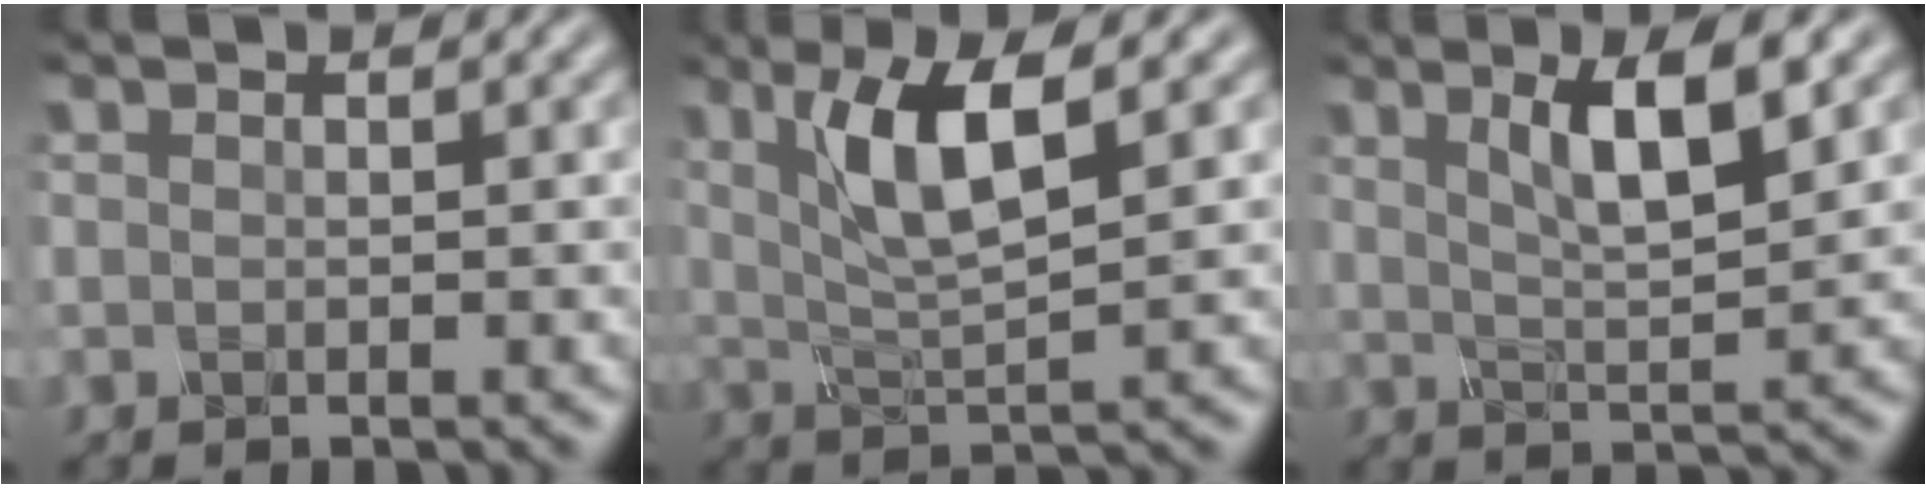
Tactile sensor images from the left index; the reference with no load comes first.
{"total": 6.0, "force": [2.3, 1.3, 5.4], "torque": [-0.104, -0.003, 0.044]}
{"total": 5.3, "force": [2.4, 1.2, 4.5], "torque": [-0.074, -0.002, 0.040]}